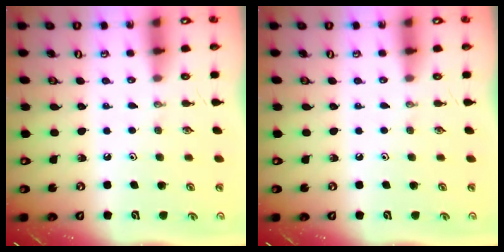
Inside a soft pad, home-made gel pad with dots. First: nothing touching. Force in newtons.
{"total": 0.0}